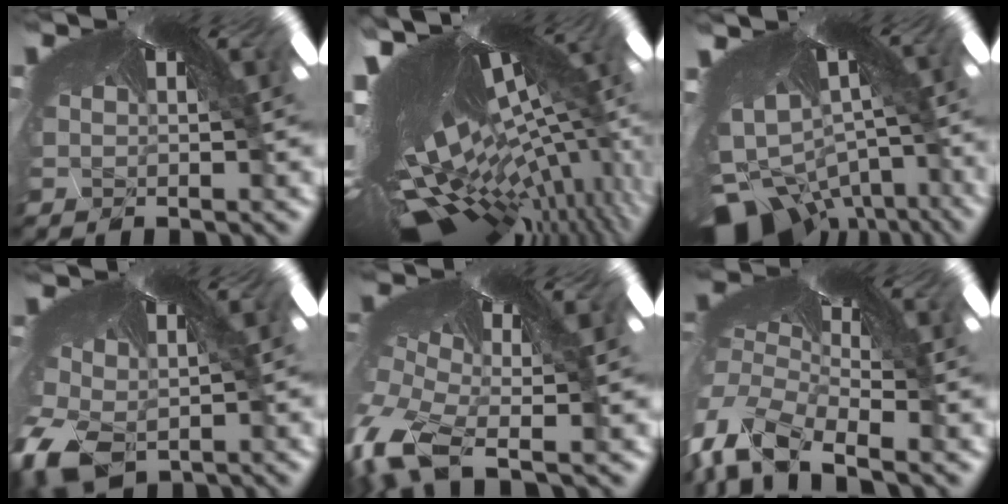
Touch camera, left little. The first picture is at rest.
{"total": 8.1, "force": [-7.6, -0.3, 3.0], "torque": [-0.081, -0.101, -0.069]}
{"total": 9.9, "force": [-9.8, 1.9, -0.1], "torque": [-0.041, -0.107, -0.120]}
{"total": 6.2, "force": [-5.5, 2.5, 1.2], "torque": [-0.094, -0.072, -0.066]}
{"total": 10.9, "force": [-10.8, -0.2, 1.7], "torque": [-0.101, -0.091, -0.154]}
{"total": 10.0, "force": [-9.9, -0.4, 1.5], "torque": [-0.065, -0.076, -0.140]}